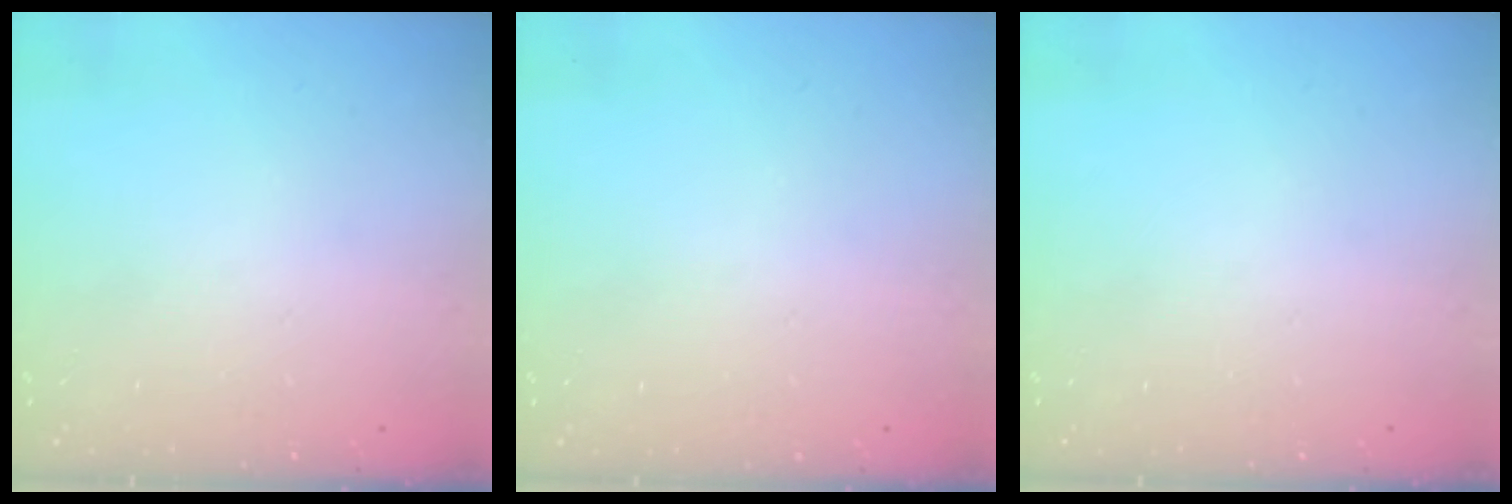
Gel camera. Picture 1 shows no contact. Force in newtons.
{"total": 0.0}
{"total": 0.0}